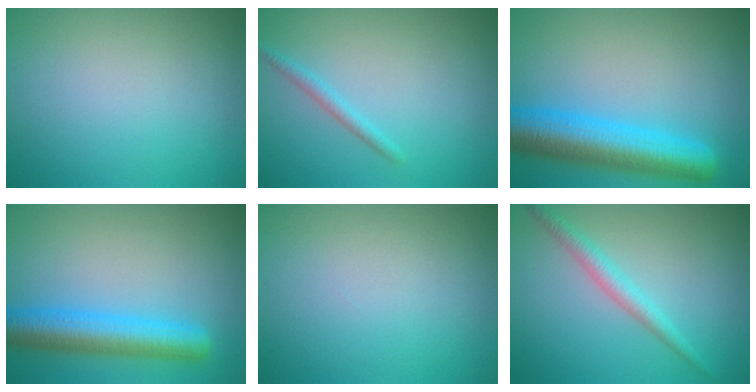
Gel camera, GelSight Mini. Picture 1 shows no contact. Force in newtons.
{"total": 1.3, "press": 1.2, "slide": 0.1}
{"total": 7.6, "press": 7.6, "slide": 0.3}
{"total": 5.7, "press": 5.7, "slide": 0.3}
{"total": 0.0}
{"total": 2.2, "press": 2.2, "slide": 0.1}